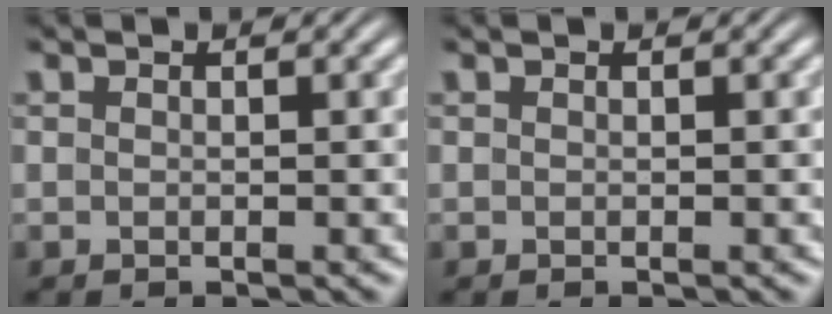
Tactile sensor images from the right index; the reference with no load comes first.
{"total": 0.0}